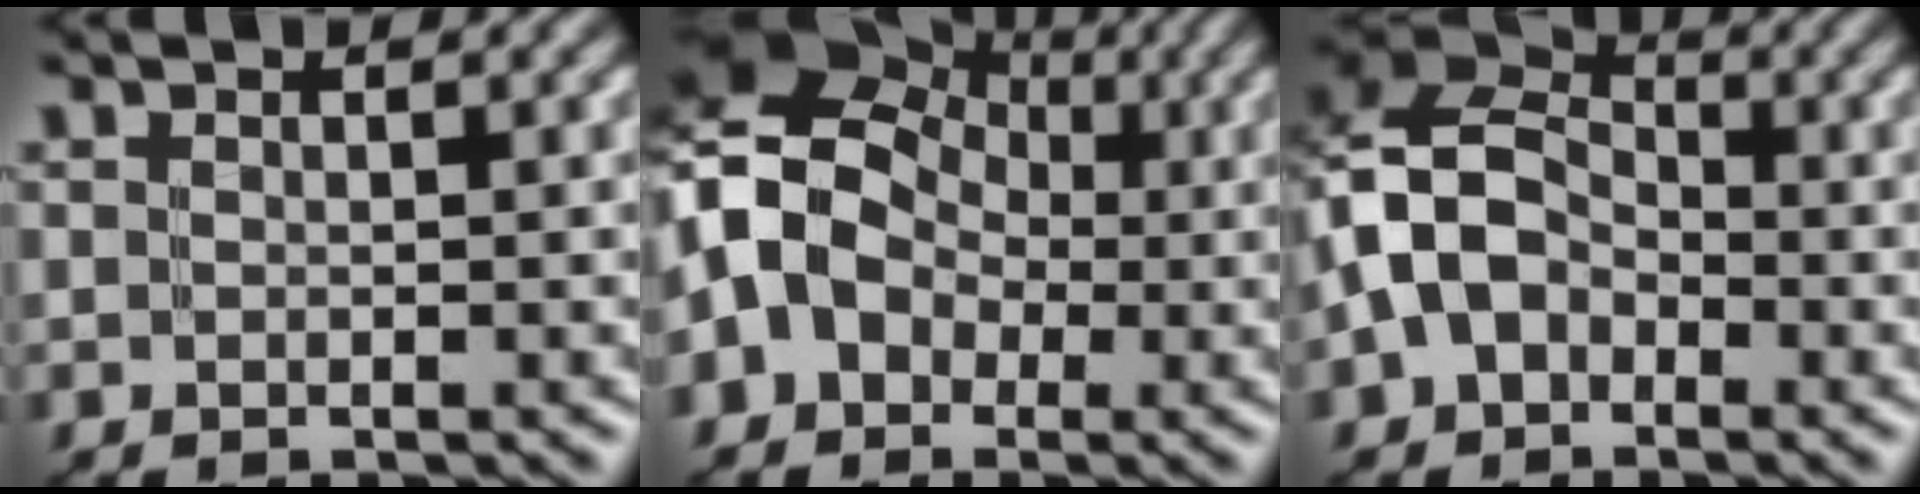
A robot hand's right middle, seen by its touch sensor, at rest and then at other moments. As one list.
[{"total": 9.4, "force": [-0.5, 7.6, 5.6], "torque": [-0.103, 0.007, -0.030]}, {"total": 8.1, "force": [-1.9, 6.2, 4.8], "torque": [-0.089, 0.011, -0.055]}]